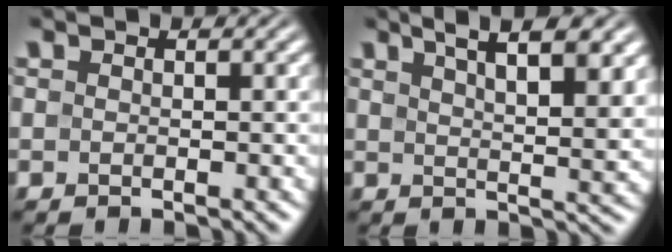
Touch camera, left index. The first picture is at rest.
{"total": 8.3, "force": [5.1, 2.6, 6.0], "torque": [-0.061, 0.023, 0.057]}